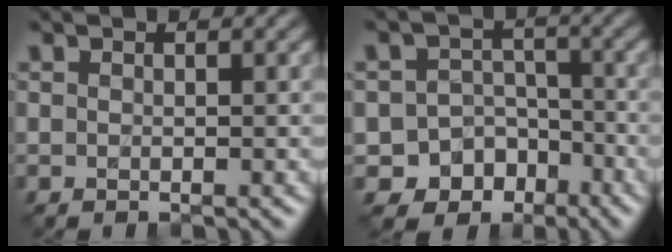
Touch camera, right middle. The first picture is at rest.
{"total": 7.4, "force": [-5.0, 5.2, 1.3], "torque": [0.003, -0.011, -0.070]}